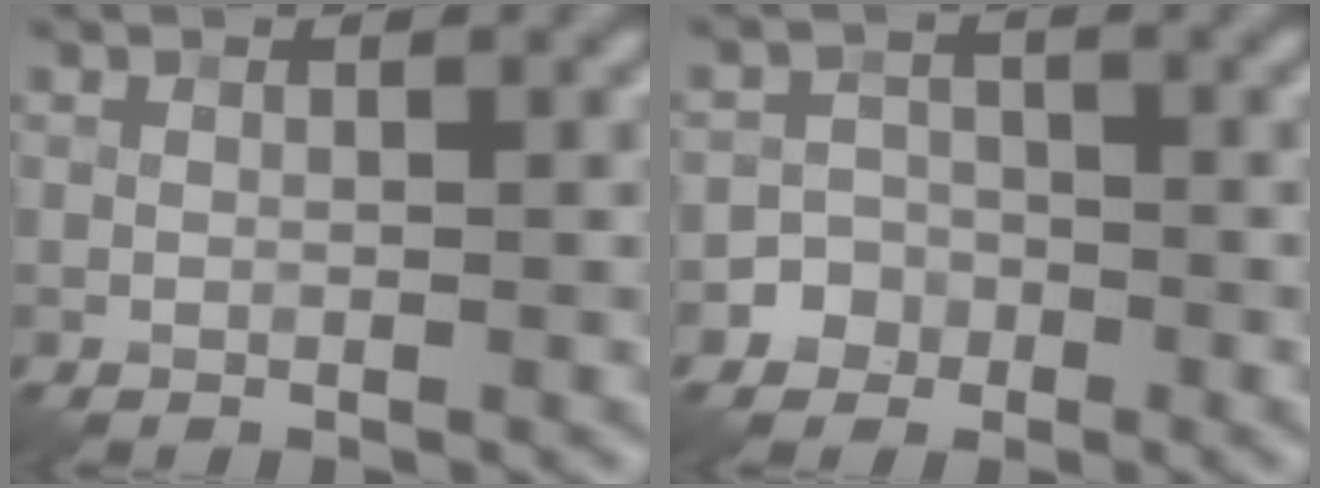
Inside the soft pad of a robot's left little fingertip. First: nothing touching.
{"total": 2.7, "force": [-1.5, 2.3, 0.0], "torque": [0.030, 0.006, -0.033]}